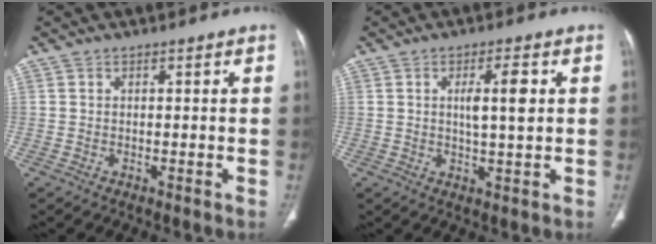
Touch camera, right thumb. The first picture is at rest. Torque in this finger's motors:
{"motor_torque": [-0.30, -0.35, 0.28, 0.49, 0.05]}